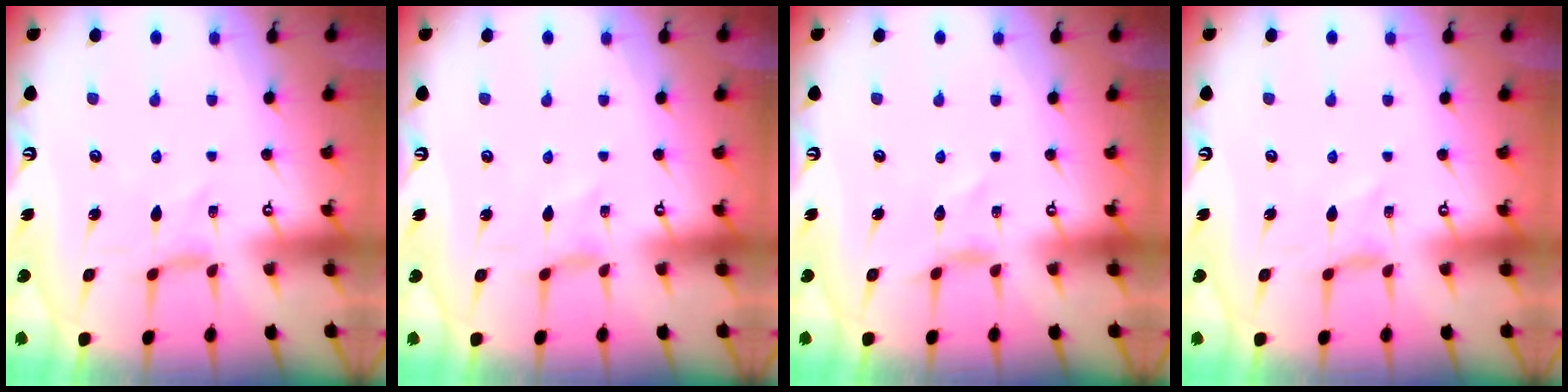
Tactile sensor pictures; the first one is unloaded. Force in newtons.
{"total": 0.0}
{"total": 1.4, "press": 1.4, "slide": 0.2}
{"total": 0.0}